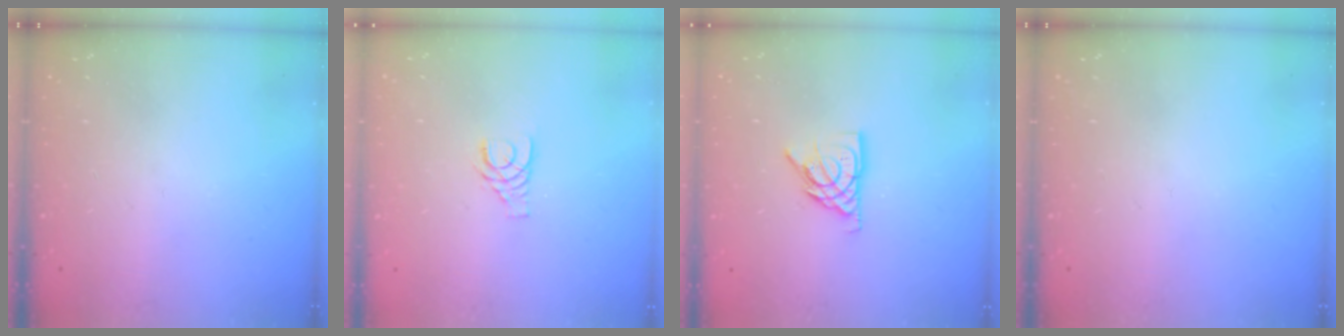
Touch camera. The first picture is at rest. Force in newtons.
{"total": 4.4, "press": 4.3, "slide": 0.4}
{"total": 9.0, "press": 9.0, "slide": 0.6}
{"total": 0.0}